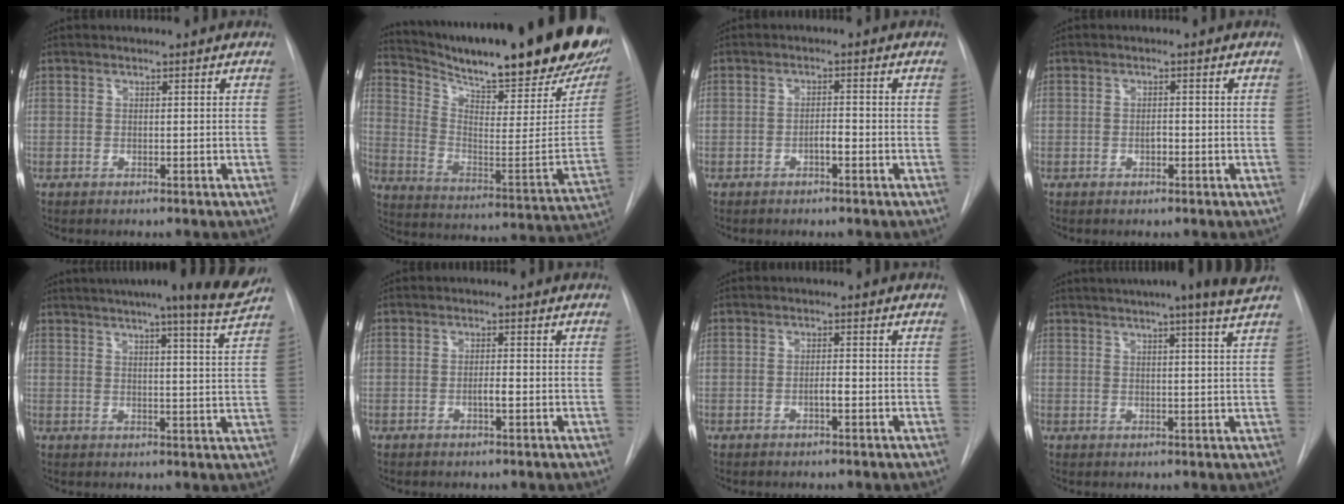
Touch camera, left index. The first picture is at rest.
{"total": 33.4, "force": [26.8, 4.6, 19.4], "torque": [-0.300, -0.085, 0.366]}
{"total": 1.7, "force": [-0.9, 0.4, 1.4], "torque": [-0.022, 0.003, -0.016]}
{"total": 1.0, "force": [-0.4, 0.5, 0.8], "torque": [-0.014, 0.002, -0.007]}
{"total": 14.3, "force": [12.6, -1.7, 6.6], "torque": [-0.103, -0.041, 0.148]}
{"total": 1.5, "force": [-0.5, 0.2, 1.4], "torque": [-0.025, 0.001, -0.009]}
{"total": 1.3, "force": [-0.5, 0.2, 1.2], "torque": [-0.020, 0.002, -0.010]}
{"total": 9.8, "force": [8.2, -1.7, 5.1], "torque": [-0.075, -0.006, 0.089]}